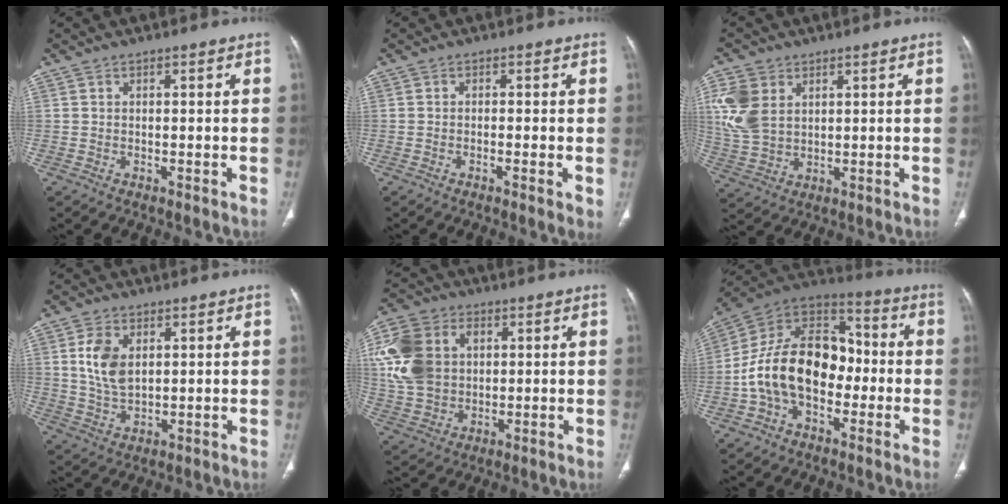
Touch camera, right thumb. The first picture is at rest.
{"total": 2.4, "force": [-0.6, 0.3, 2.3], "torque": [-0.047, -0.007, -0.013]}
{"total": 10.3, "force": [3.1, 7.3, 6.6], "torque": [-0.142, -0.006, 0.069]}
{"total": 8.1, "force": [2.1, 5.0, 6.0], "torque": [-0.110, -0.009, 0.048]}
{"total": 15.8, "force": [3.2, 12.1, 9.7], "torque": [-0.183, 0.009, 0.059]}
{"total": 19.6, "force": [-3.0, 13.2, 14.2], "torque": [-0.224, 0.051, -0.057]}